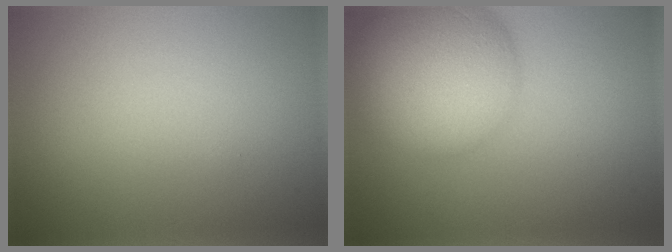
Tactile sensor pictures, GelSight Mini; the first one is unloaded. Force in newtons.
{"total": 10.4, "press": 10.4, "slide": 0.6}